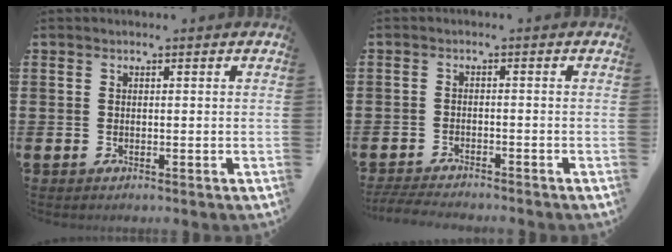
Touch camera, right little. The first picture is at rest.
{"total": 2.4, "force": [-2.4, 0.0, 0.4], "torque": [-0.007, 0.002, -0.049]}